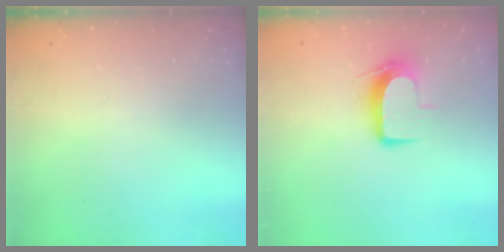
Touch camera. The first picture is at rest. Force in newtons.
{"total": 8.8, "press": 8.7, "slide": 1.0}